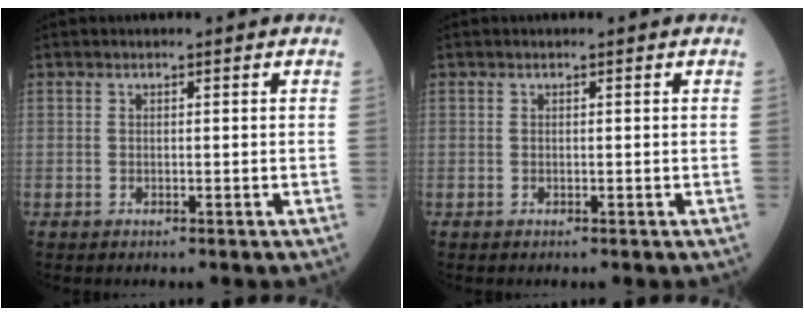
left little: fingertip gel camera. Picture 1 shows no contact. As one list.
[{"total": 0.0}]